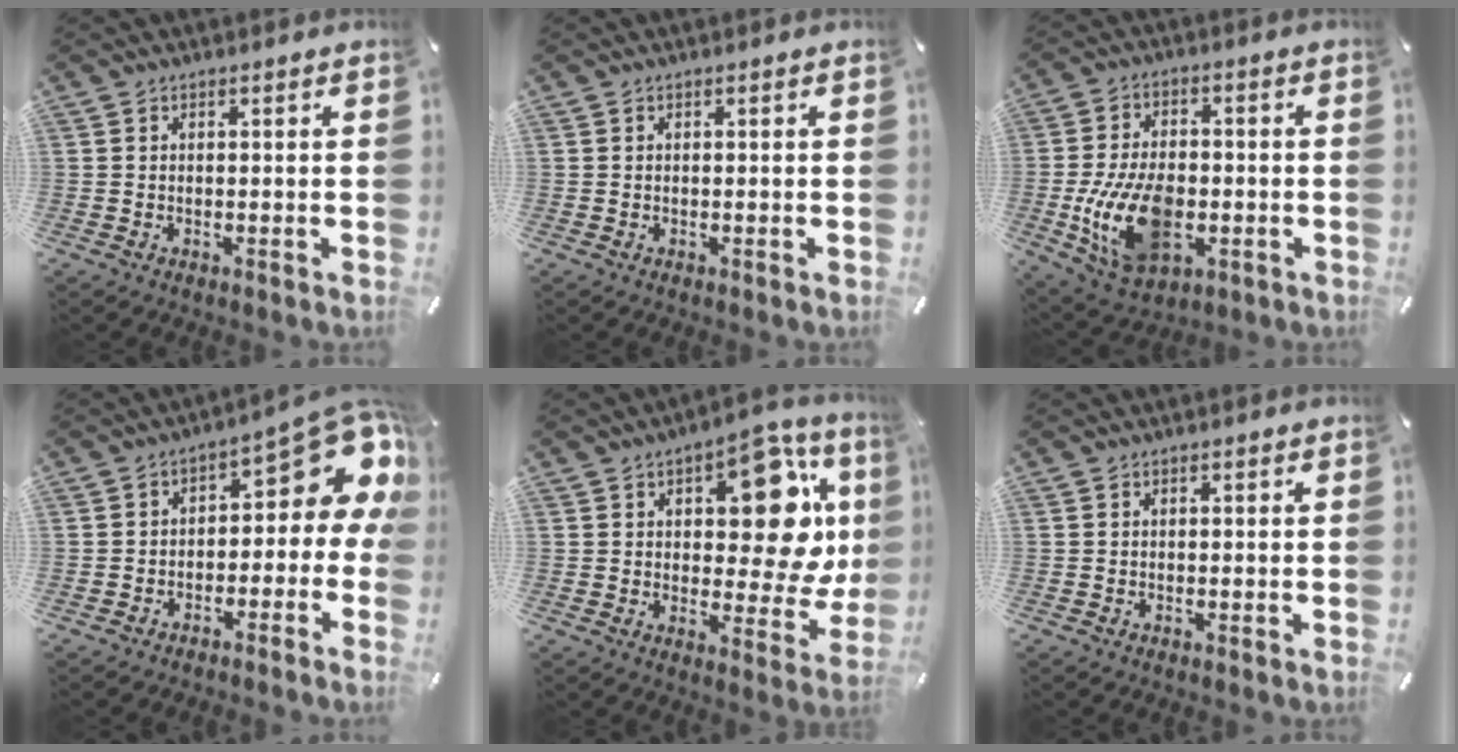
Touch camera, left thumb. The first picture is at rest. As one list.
[{"total": 0.0}, {"total": 16.5, "force": [-3.5, 10.5, 12.2], "torque": [-0.247, -0.003, -0.060]}, {"total": 12.2, "force": [4.4, 6.2, 9.6], "torque": [-0.106, -0.040, 0.069]}, {"total": 19.2, "force": [6.1, 9.8, 15.4], "torque": [-0.187, -0.038, 0.098]}, {"total": 0.6, "force": [0.0, 0.3, 0.5], "torque": [-0.009, 0.001, -0.001]}]